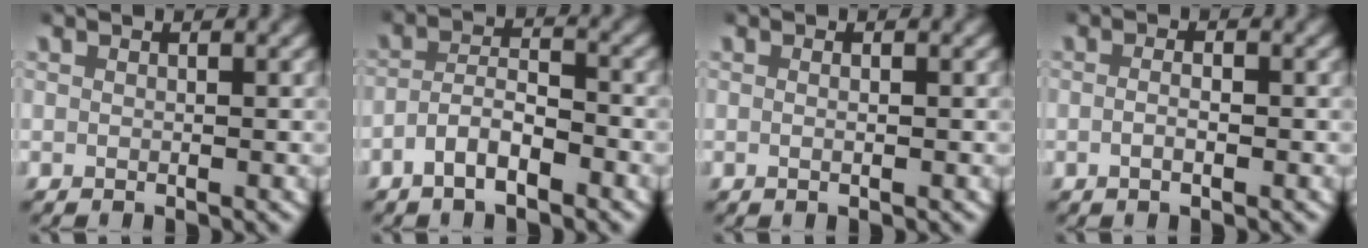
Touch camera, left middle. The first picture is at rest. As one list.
[{"total": 3.5, "force": [-2.4, 1.7, 2.0], "torque": [-0.029, 0.001, -0.049]}, {"total": 0.6, "force": [-0.2, -0.1, 0.6], "torque": [-0.014, -0.002, -0.003]}, {"total": 1.4, "force": [-0.7, 0.2, 1.2], "torque": [-0.023, -0.003, -0.012]}]